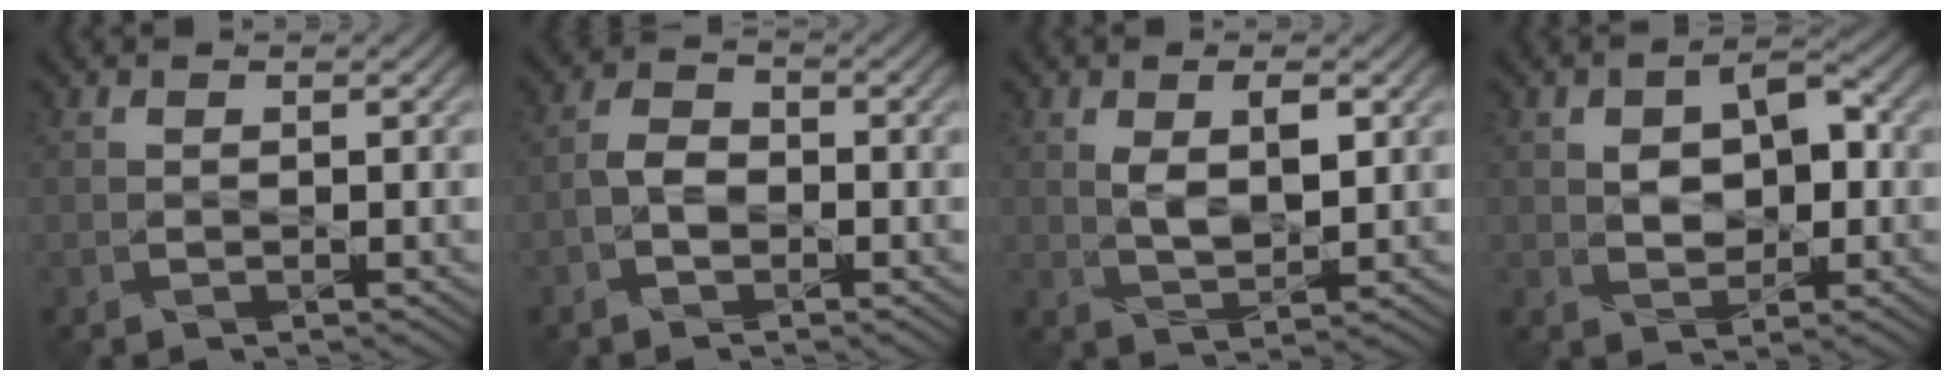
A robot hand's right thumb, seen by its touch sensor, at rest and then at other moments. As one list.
[{"total": 3.0, "force": [-1.2, 2.1, 1.9], "torque": [-0.038, 0.007, -0.029]}, {"total": 4.6, "force": [1.3, 2.2, 3.8], "torque": [-0.079, -0.006, 0.027]}, {"total": 5.7, "force": [0.5, 3.7, 4.3], "torque": [-0.066, 0.003, 0.007]}]